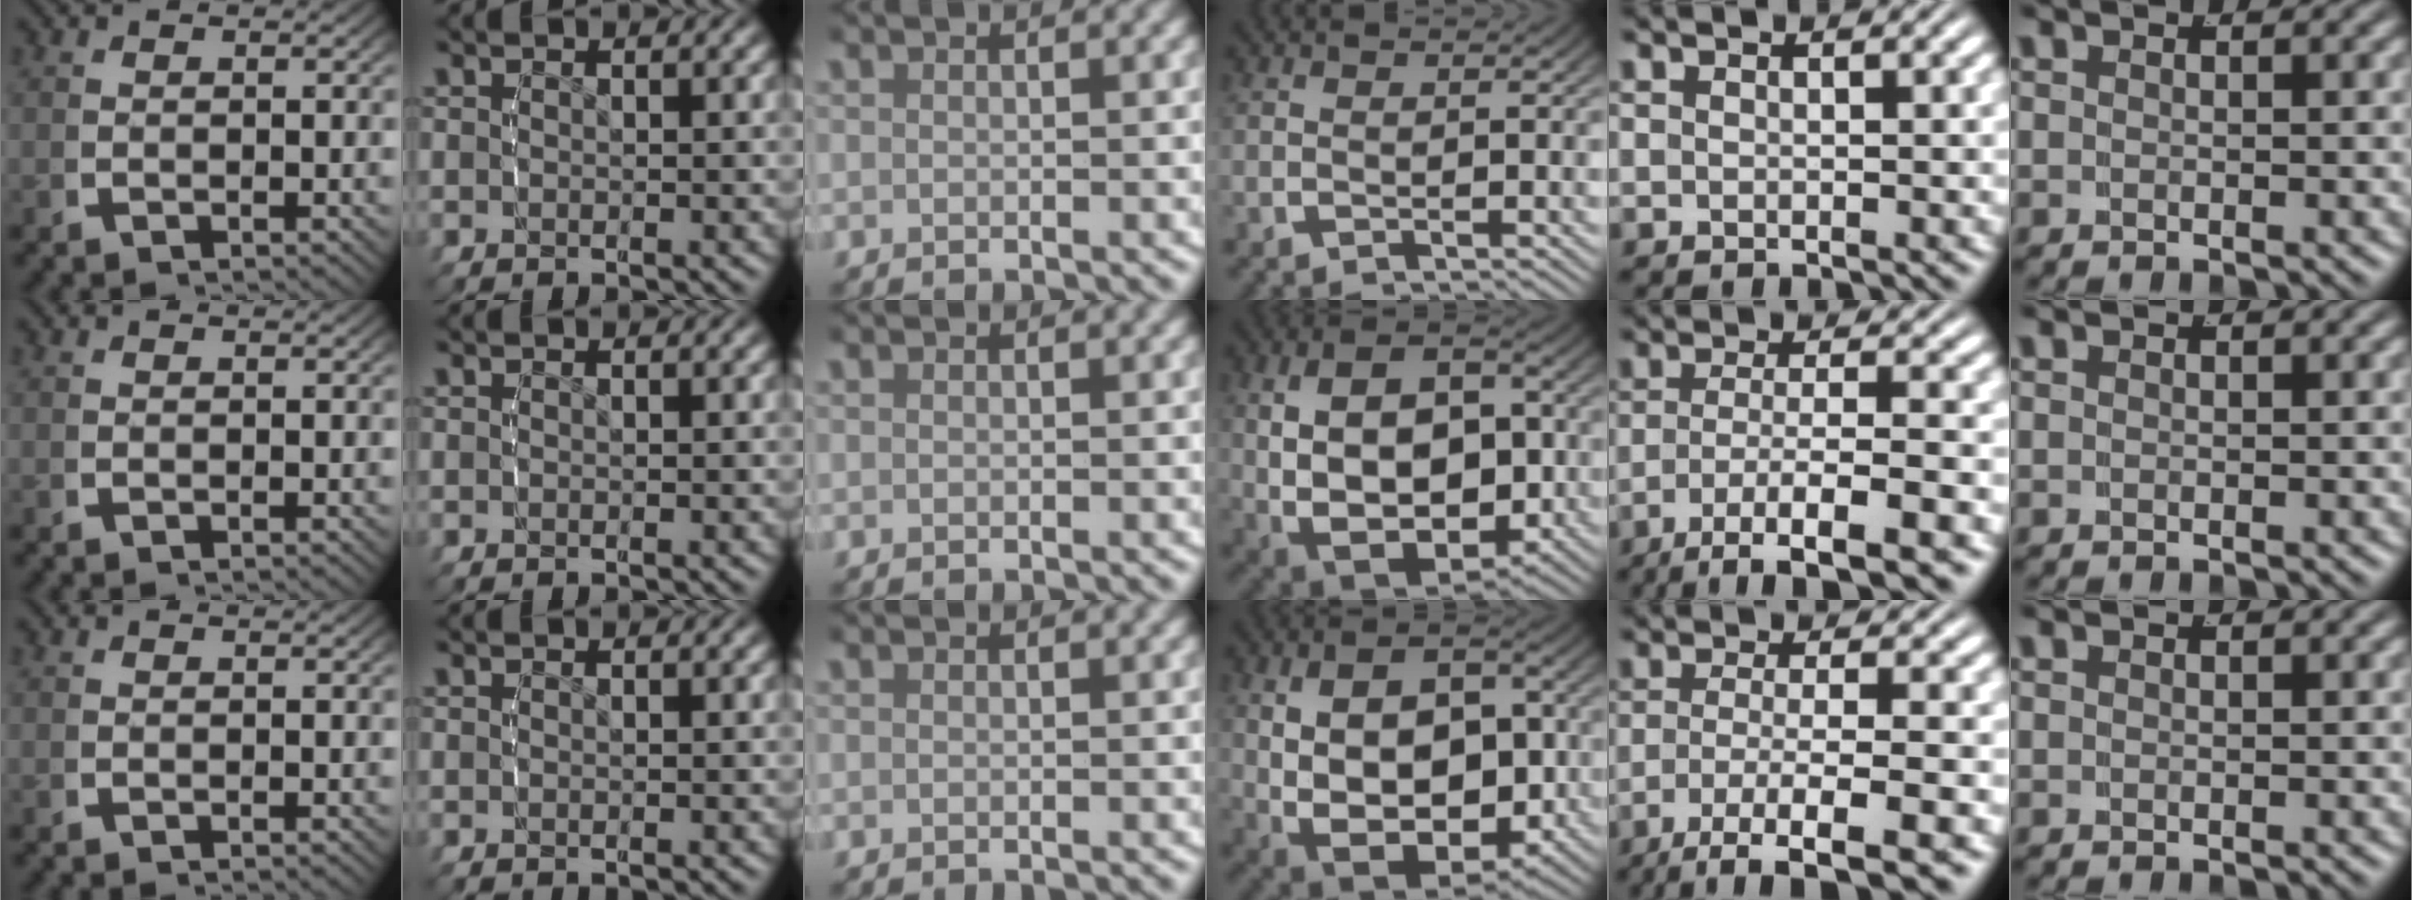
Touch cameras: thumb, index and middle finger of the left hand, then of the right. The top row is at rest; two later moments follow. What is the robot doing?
{"motion": "lift_and_place", "object": "bandage"}